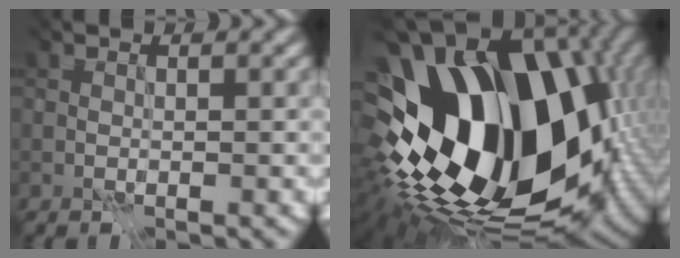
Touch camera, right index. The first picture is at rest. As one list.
[{"total": 18.1, "force": [-3.0, 11.3, 13.7], "torque": [-0.263, -0.019, -0.034]}]